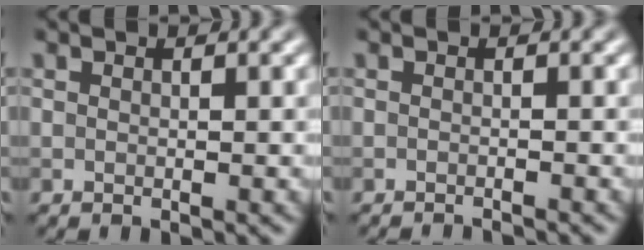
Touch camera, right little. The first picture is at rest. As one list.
[{"total": 2.1, "force": [-1.9, 0.3, 0.7], "torque": [-0.002, -0.002, -0.027]}]